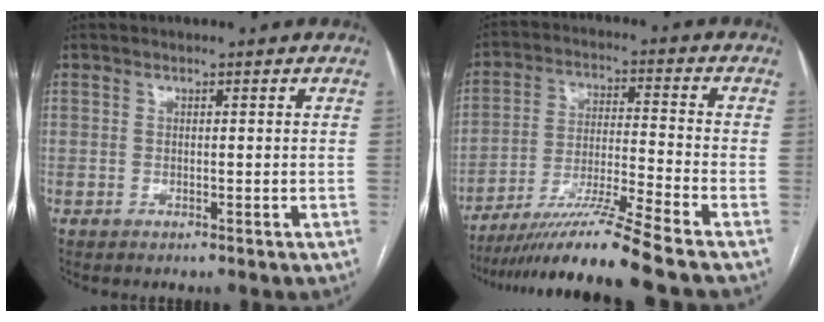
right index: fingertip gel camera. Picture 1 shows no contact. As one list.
[{"total": 13.1, "force": [-10.7, -2.6, 7.1], "torque": [-0.125, -0.022, -0.189]}]